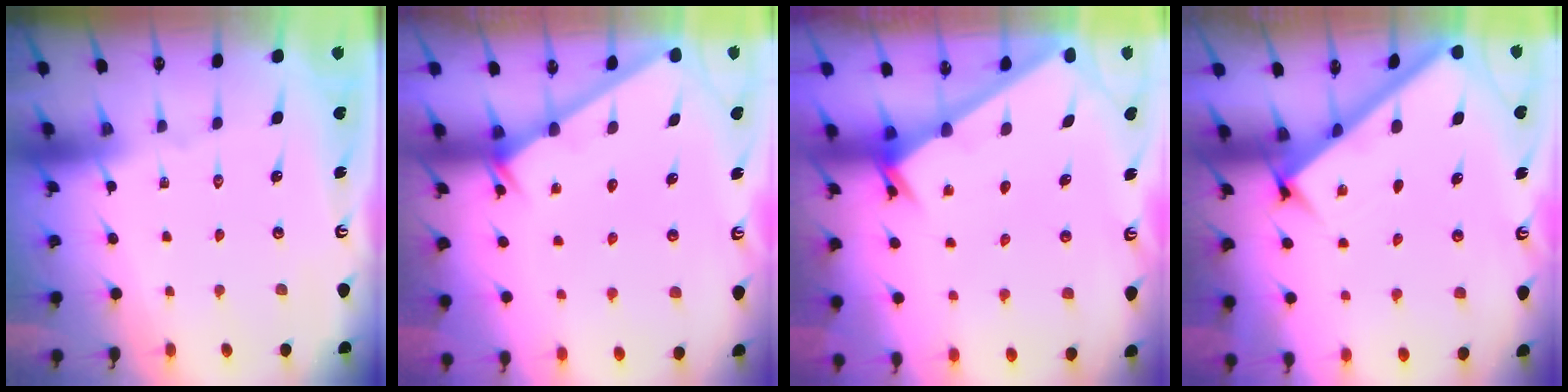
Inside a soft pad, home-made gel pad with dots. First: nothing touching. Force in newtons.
{"total": 1.4, "press": 1.4, "slide": 0.1}
{"total": 2.4, "press": 2.4, "slide": 0.2}
{"total": 2.7, "press": 2.6, "slide": 0.4}